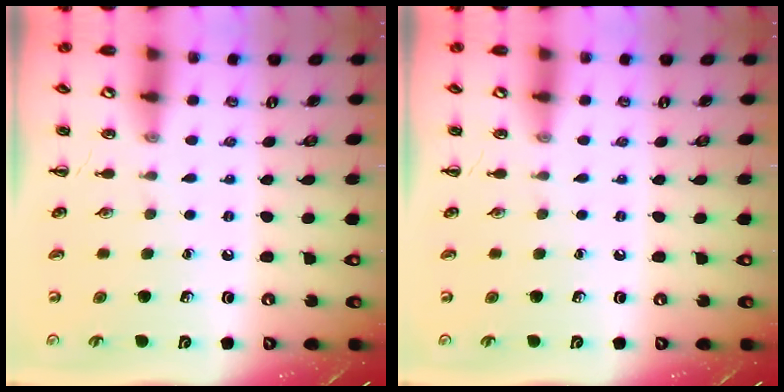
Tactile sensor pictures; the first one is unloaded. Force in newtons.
{"total": 0.0}